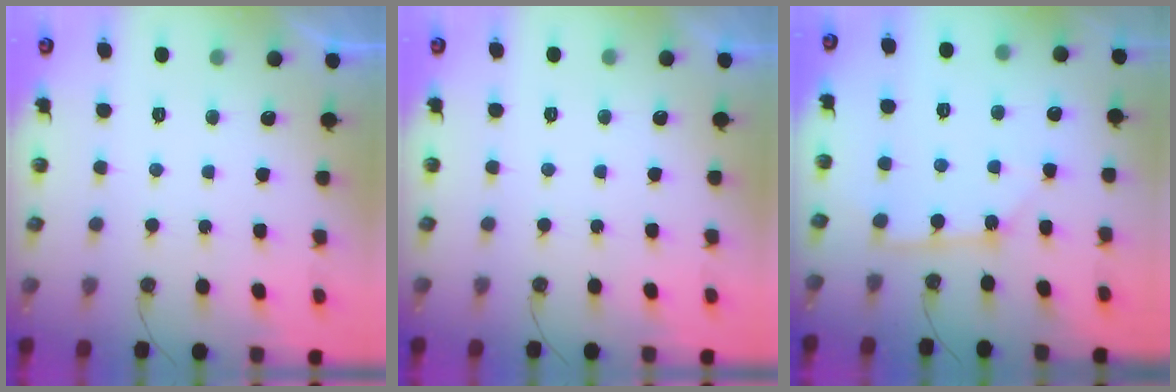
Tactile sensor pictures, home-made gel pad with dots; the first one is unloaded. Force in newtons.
{"total": 0.0}
{"total": 3.3, "press": 3.3, "slide": 0.3}